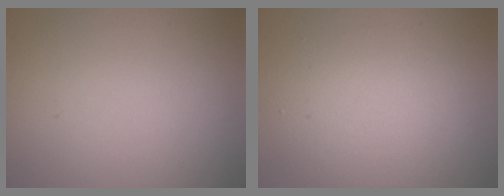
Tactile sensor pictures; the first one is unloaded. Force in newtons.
{"total": 4.2, "press": 4.2, "slide": 0.1}